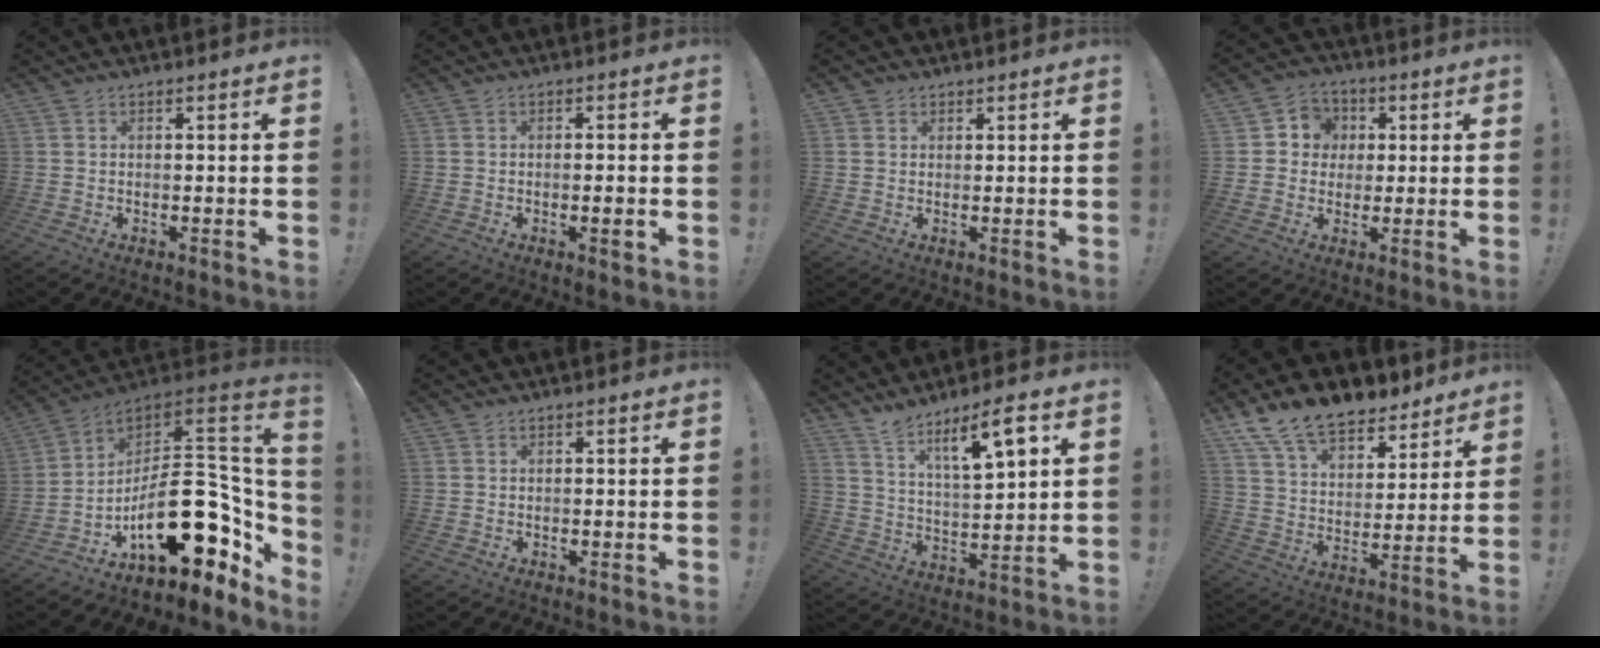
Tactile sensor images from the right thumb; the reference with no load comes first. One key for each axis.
{"total": 2.5, "fx": -0.7, "fy": 0.1, "fz": 2.3, "tx": -0.020, "ty": -0.006, "tz": -0.017}
{"total": 1.1, "fx": 0.8, "fy": 0.7, "fz": 0.1, "tx": 0.003, "ty": -0.002, "tz": 0.015}
{"total": 7.1, "fx": 0.1, "fy": 6.9, "fz": 1.8, "tx": -0.024, "ty": 0.007, "tz": 0.007}
{"total": 24.2, "fx": -6.0, "fy": 12.2, "fz": 20.0, "tx": -0.311, "ty": 0.013, "tz": -0.086}
{"total": 0.0}
{"total": 10.9, "fx": 7.4, "fy": 1.9, "fz": 7.7, "tx": -0.126, "ty": -0.041, "tz": 0.122}
{"total": 14.8, "fx": 11.7, "fy": 7.0, "fz": 5.6, "tx": -0.107, "ty": -0.082, "tz": 0.218}